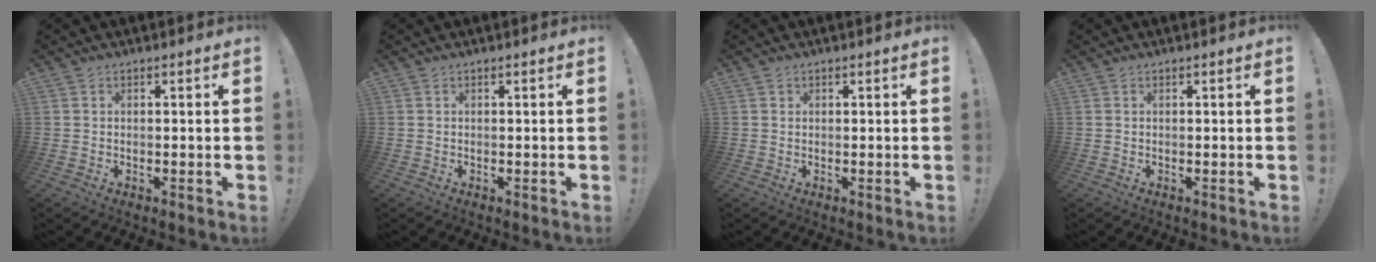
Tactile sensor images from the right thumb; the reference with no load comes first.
{"total": 0.0}
{"total": 0.6, "force": [0.3, 0.5, 0.0], "torque": [0.006, -0.001, 0.004]}
{"total": 0.0}